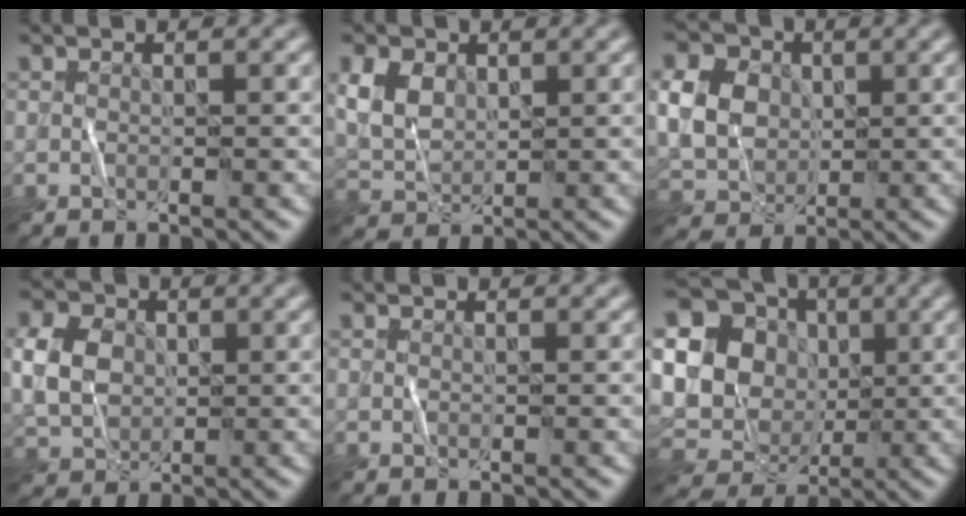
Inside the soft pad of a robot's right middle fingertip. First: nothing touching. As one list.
[{"total": 3.4, "force": [1.4, 2.6, 1.8], "torque": [-0.056, 0.004, 0.030]}, {"total": 5.4, "force": [1.1, 4.6, 2.6], "torque": [-0.083, 0.009, 0.022]}, {"total": 4.7, "force": [0.9, 3.9, 2.4], "torque": [-0.074, 0.009, 0.016]}, {"total": 0.0}, {"total": 20.3, "force": [4.1, 18.7, 6.8], "torque": [-0.202, 0.013, 0.055]}]